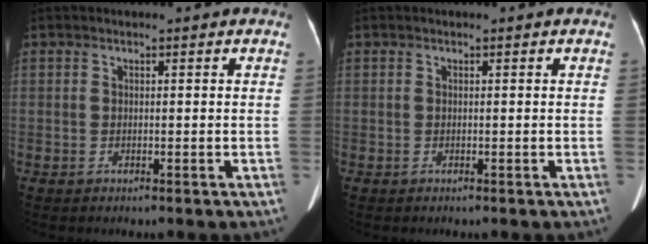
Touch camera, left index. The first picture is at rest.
{"total": 0.0}